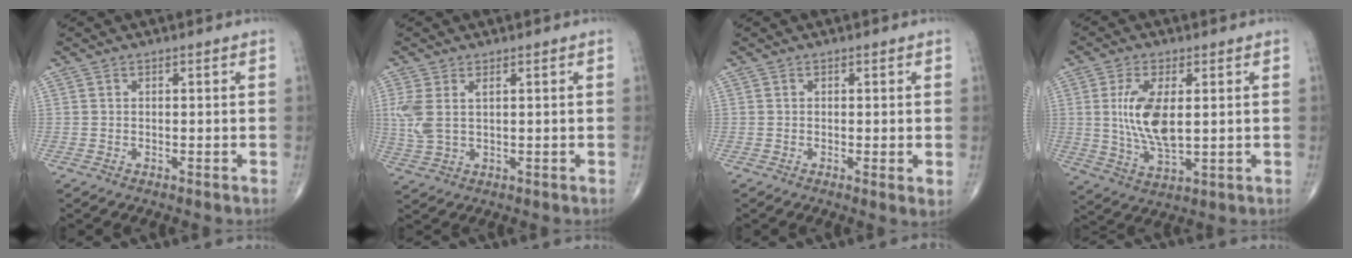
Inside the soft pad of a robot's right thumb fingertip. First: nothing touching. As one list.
[{"total": 5.8, "force": [1.3, 3.0, 4.8], "torque": [-0.131, 0.007, 0.033]}, {"total": 2.0, "force": [-0.2, 0.4, 2.0], "torque": [-0.036, -0.008, -0.007]}, {"total": 10.8, "force": [1.4, 4.8, 9.6], "torque": [-0.192, -0.015, 0.033]}]